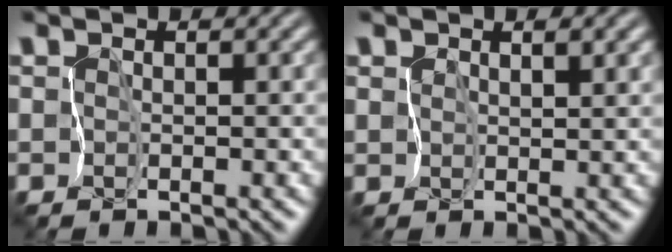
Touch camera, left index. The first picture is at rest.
{"total": 1.4, "force": [0.9, 0.9, 0.7], "torque": [-0.013, -0.005, 0.017]}